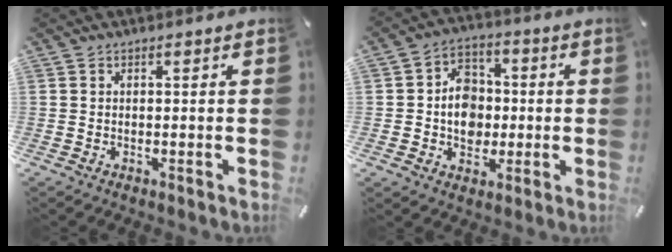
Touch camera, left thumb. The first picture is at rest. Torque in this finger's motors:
{"motor_torque": [0.43, 0.39, 0.89, -0.07, 0.24]}